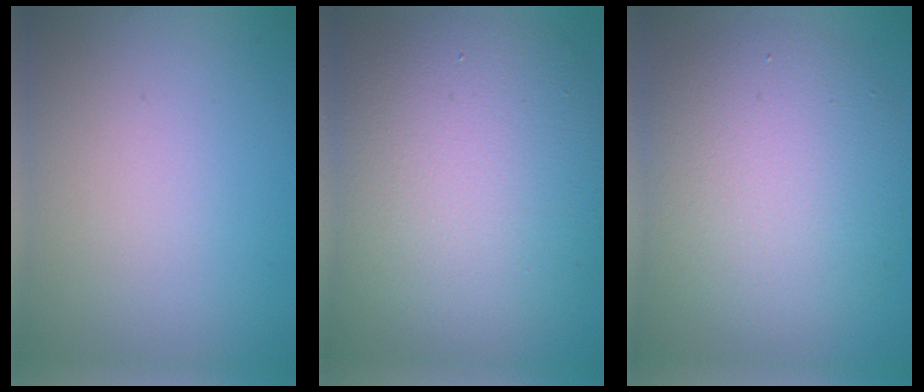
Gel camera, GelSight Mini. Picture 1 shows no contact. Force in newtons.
{"total": 11.8, "press": 11.7, "slide": 1.0}
{"total": 8.1, "press": 8.0, "slide": 0.6}